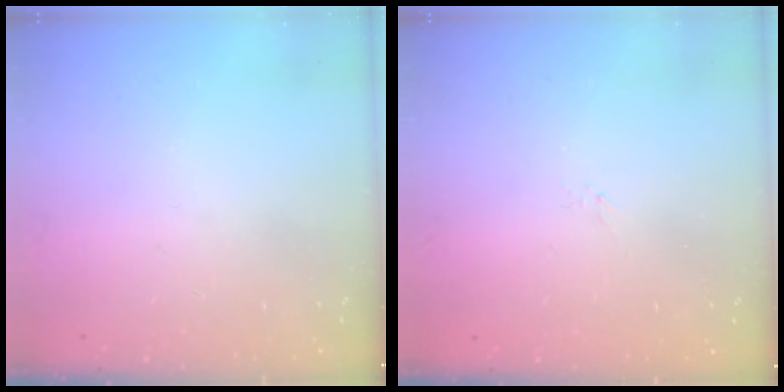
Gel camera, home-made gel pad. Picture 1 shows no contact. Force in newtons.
{"total": 1.5, "press": 1.4, "slide": 0.3}